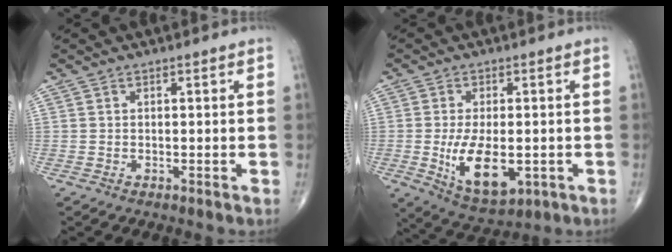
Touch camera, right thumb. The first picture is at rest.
{"total": 11.4, "force": [-2.3, 5.6, 9.6], "torque": [-0.156, -0.013, -0.024]}